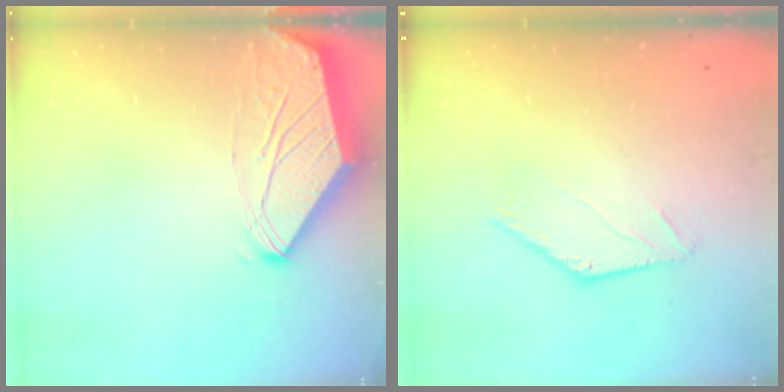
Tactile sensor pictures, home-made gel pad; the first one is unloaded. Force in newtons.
{"total": 0.0}